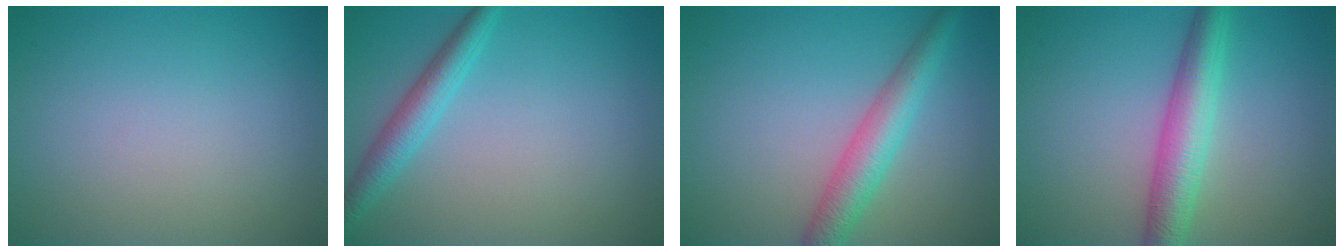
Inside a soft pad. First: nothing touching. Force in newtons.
{"total": 2.8, "press": 2.8, "slide": 0.1}
{"total": 4.1, "press": 4.1, "slide": 0.1}
{"total": 4.9, "press": 4.9, "slide": 0.1}